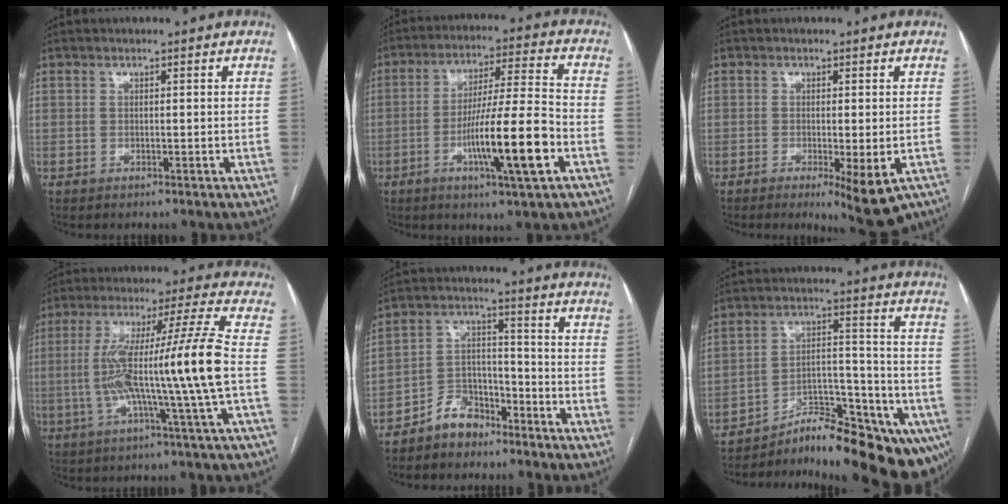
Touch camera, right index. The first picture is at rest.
{"total": 13.3, "force": [-4.7, -0.1, 12.4], "torque": [-0.215, -0.006, -0.081]}
{"total": 6.3, "force": [-2.9, 1.0, 5.5], "torque": [-0.063, -0.015, -0.036]}
{"total": 15.2, "force": [-1.9, -2.1, 14.9], "torque": [-0.268, 0.008, -0.038]}
{"total": 6.8, "force": [-5.1, 4.0, 1.9], "torque": [-0.032, 0.016, -0.092]}
{"total": 17.2, "force": [-14.0, 5.0, 8.6], "torque": [-0.064, 0.054, -0.197]}